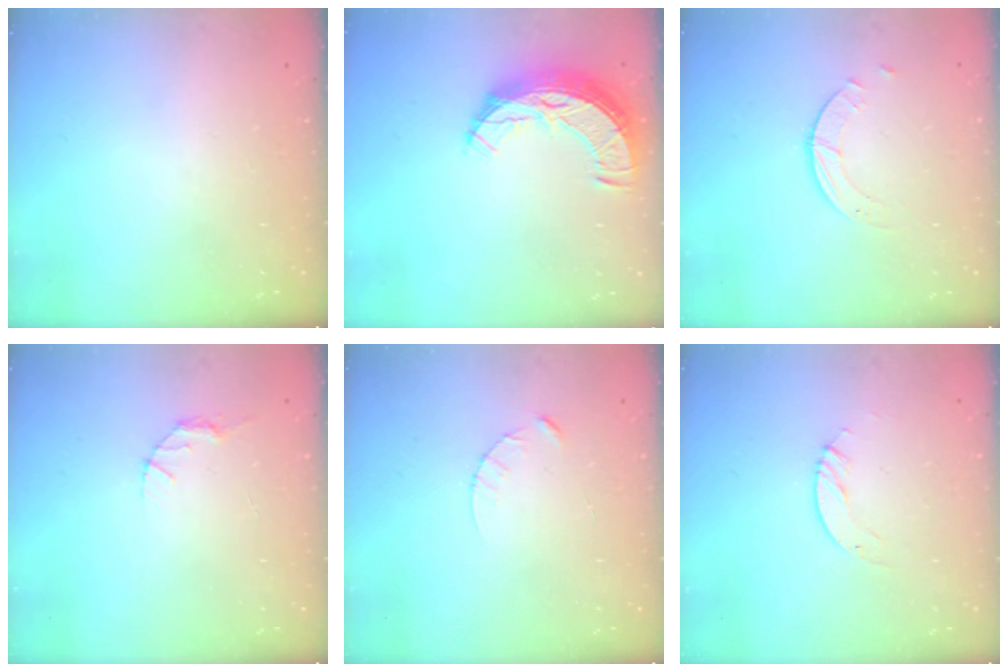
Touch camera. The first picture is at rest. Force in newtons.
{"total": 10.6, "press": 10.6, "slide": 0.8}
{"total": 1.4, "press": 1.4, "slide": 0.2}
{"total": 2.7, "press": 2.7, "slide": 0.4}
{"total": 2.5, "press": 2.5, "slide": 0.3}
{"total": 3.3, "press": 3.3, "slide": 0.3}